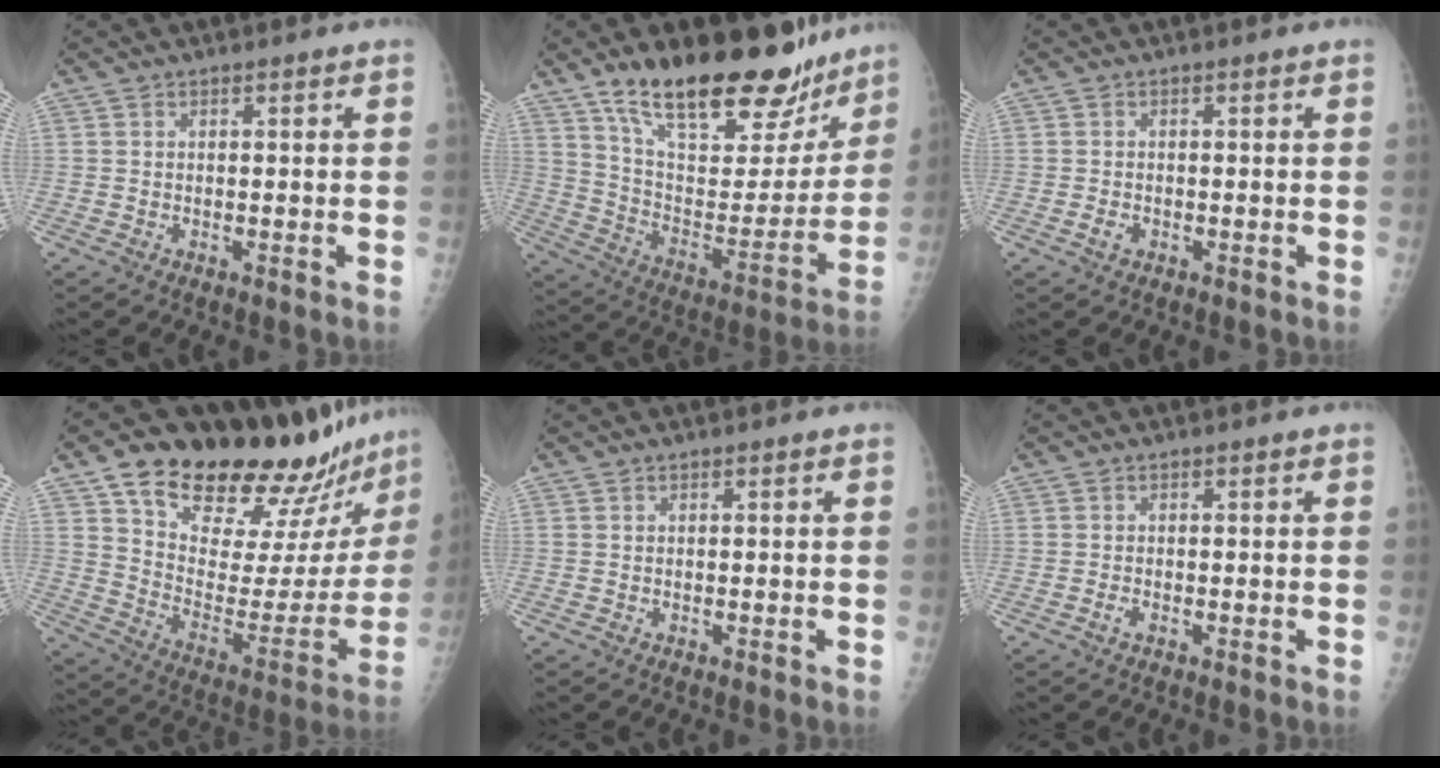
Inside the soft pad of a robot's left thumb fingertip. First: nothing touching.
{"total": 28.3, "force": [20.4, 11.0, 16.3], "torque": [-0.211, -0.076, 0.324]}
{"total": 1.3, "force": [-0.4, 1.0, 0.8], "torque": [-0.012, 0.001, -0.006]}
{"total": 30.0, "force": [23.1, 9.0, 16.9], "torque": [-0.227, -0.108, 0.340]}
{"total": 0.0}
{"total": 0.9, "force": [-0.3, 0.5, 0.6], "torque": [-0.012, -0.001, -0.007]}